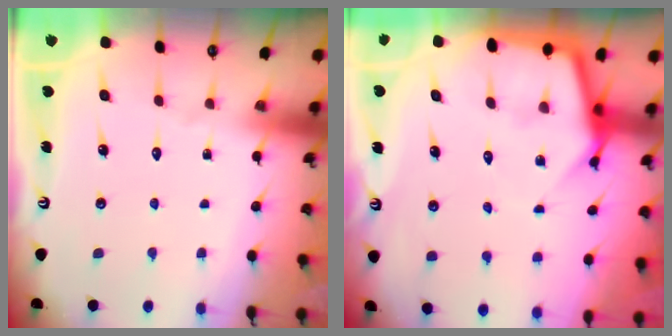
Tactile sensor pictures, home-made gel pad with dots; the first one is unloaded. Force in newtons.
{"total": 6.8, "press": 6.7, "slide": 0.6}